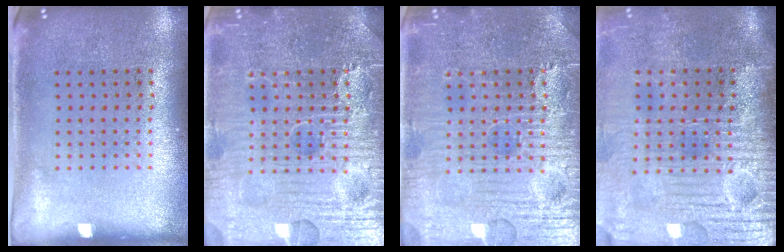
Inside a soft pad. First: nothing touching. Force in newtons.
{"total": 7.9, "press": 7.8, "slide": 0.9}
{"total": 4.6, "press": 4.6, "slide": 0.4}
{"total": 4.6, "press": 4.0, "slide": 2.2}